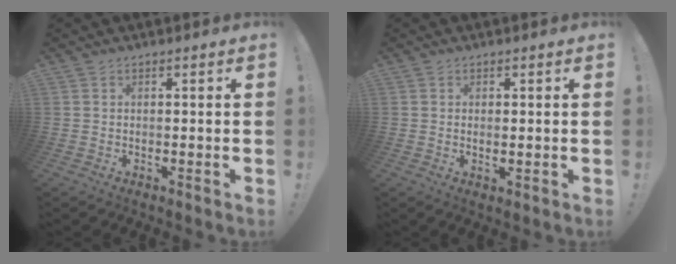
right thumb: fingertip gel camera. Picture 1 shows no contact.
{"total": 1.5, "force": [0.9, 0.4, 1.2], "torque": [-0.008, -0.007, 0.012]}